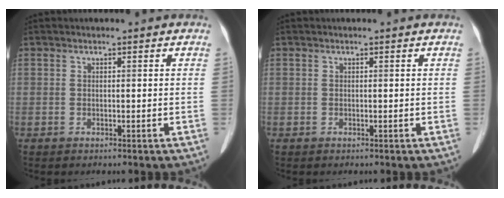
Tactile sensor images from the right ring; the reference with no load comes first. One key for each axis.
{"total": 0.0}